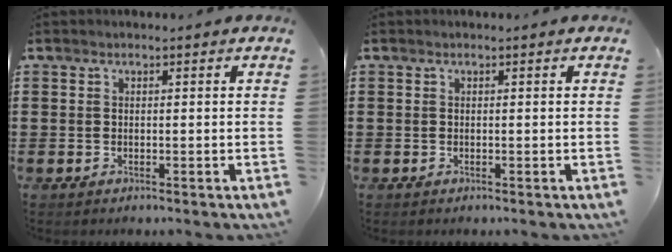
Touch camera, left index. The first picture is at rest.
{"total": 0.0}